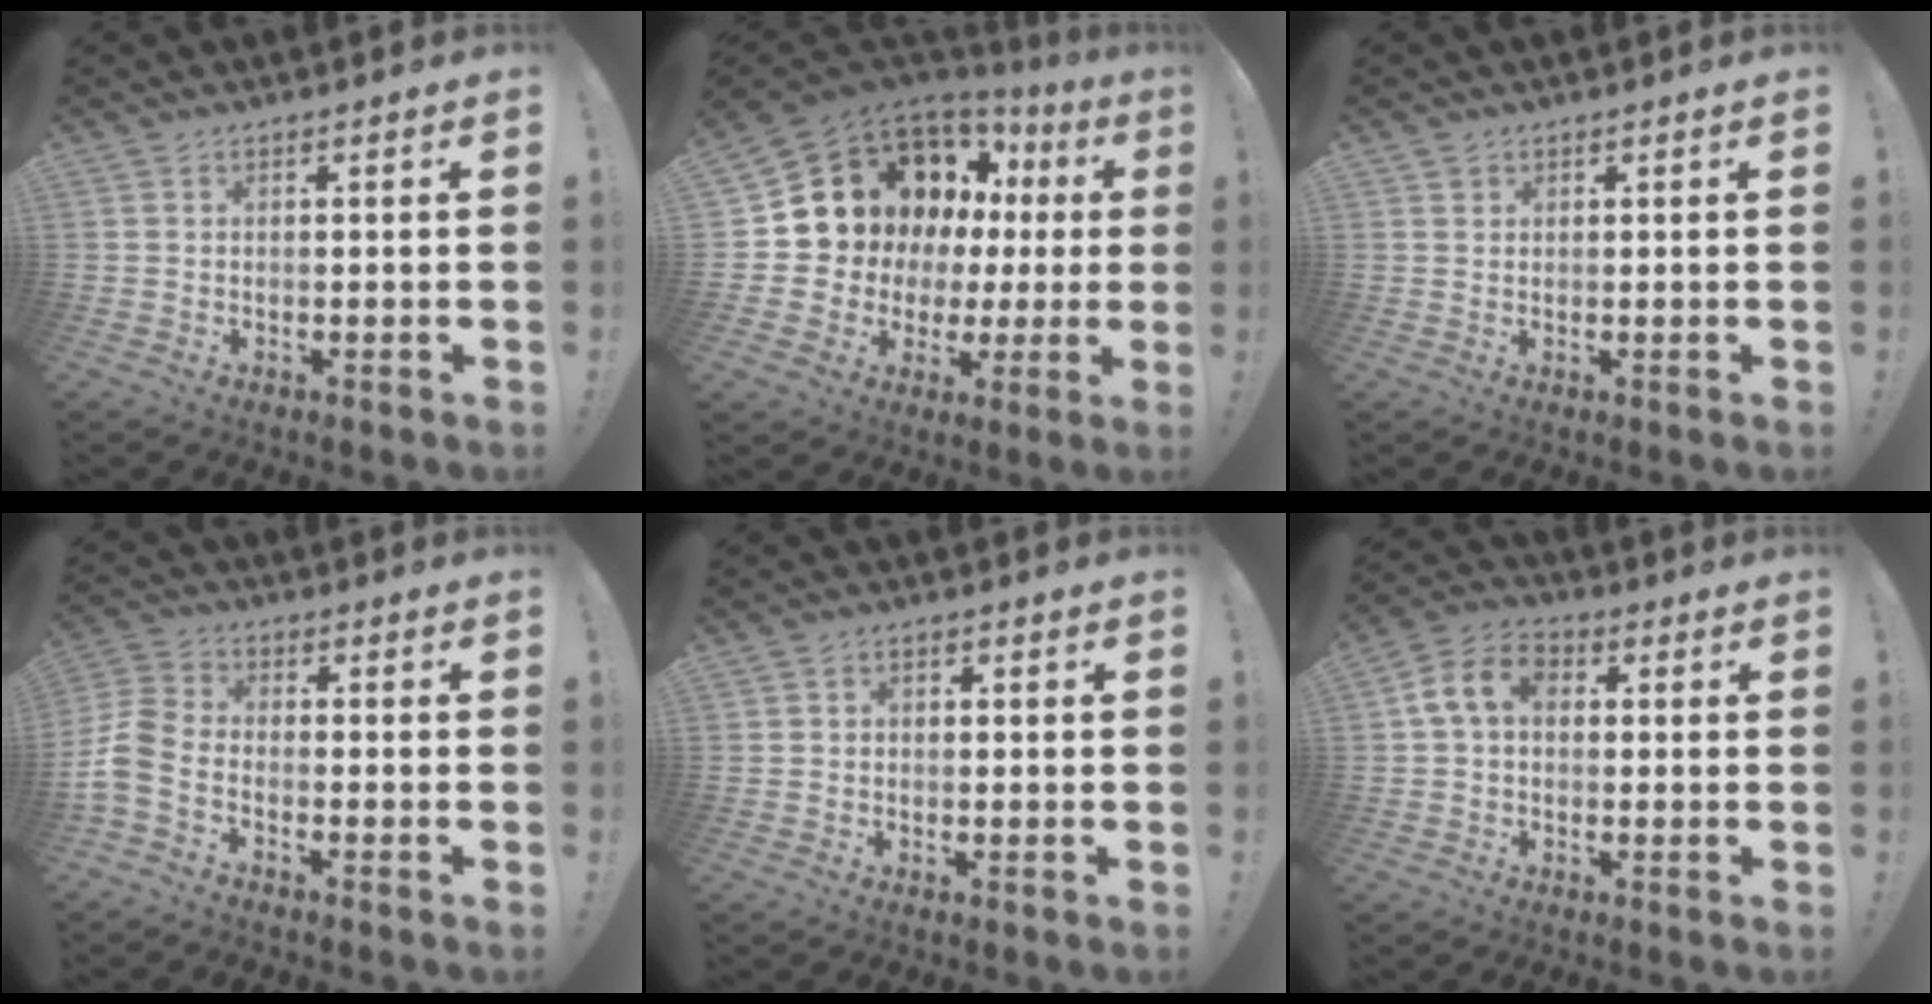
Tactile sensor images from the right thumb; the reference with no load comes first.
{"total": 12.2, "force": [6.8, 8.9, 4.8], "torque": [-0.083, -0.061, 0.149]}
{"total": 0.9, "force": [0.6, 0.7, 0.1], "torque": [0.004, -0.003, 0.011]}
{"total": 8.4, "force": [-4.1, 5.0, 5.3], "torque": [-0.127, 0.022, -0.074]}
{"total": 1.6, "force": [-0.8, 1.2, 0.7], "torque": [-0.016, 0.008, -0.013]}
{"total": 9.4, "force": [1.6, 6.5, 6.6], "torque": [-0.133, 0.014, 0.035]}